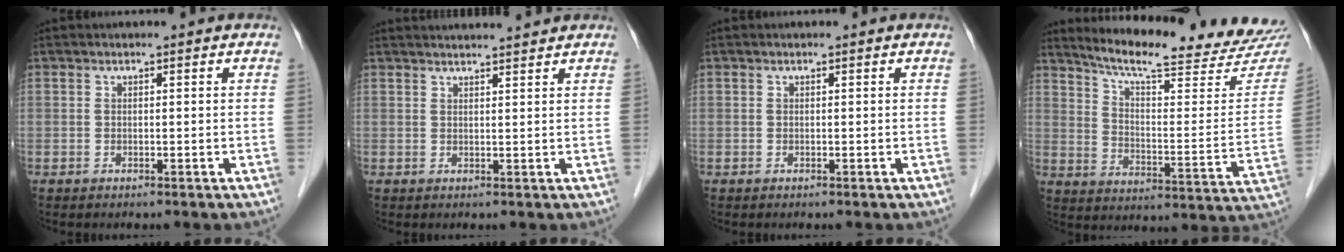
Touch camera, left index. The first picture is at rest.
{"total": 7.3, "force": [7.0, -0.2, 2.0], "torque": [-0.027, 0.024, 0.087]}
{"total": 0.0}
{"total": 22.8, "force": [20.9, 1.6, 8.9], "torque": [-0.130, -0.070, 0.273]}